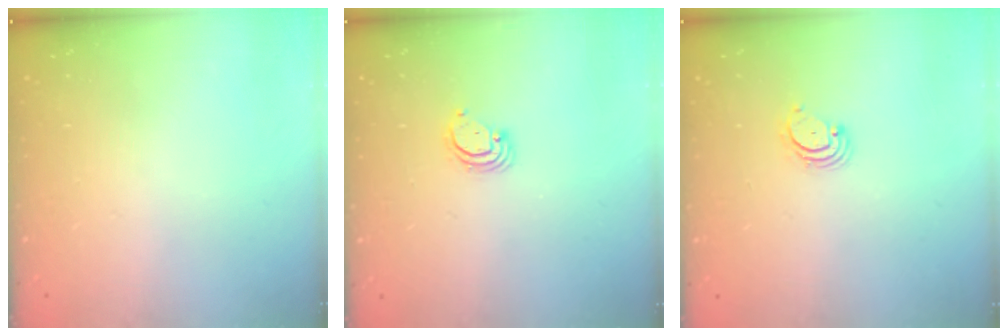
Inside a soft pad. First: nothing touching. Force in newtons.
{"total": 2.9, "press": 2.9, "slide": 0.3}
{"total": 2.7, "press": 2.7, "slide": 0.3}